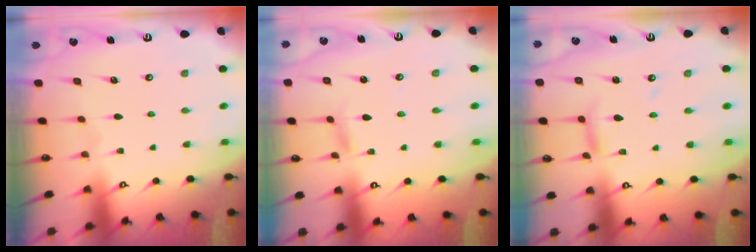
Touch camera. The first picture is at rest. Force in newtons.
{"total": 2.5, "press": 2.5, "slide": 0.3}
{"total": 6.3, "press": 6.3, "slide": 0.4}